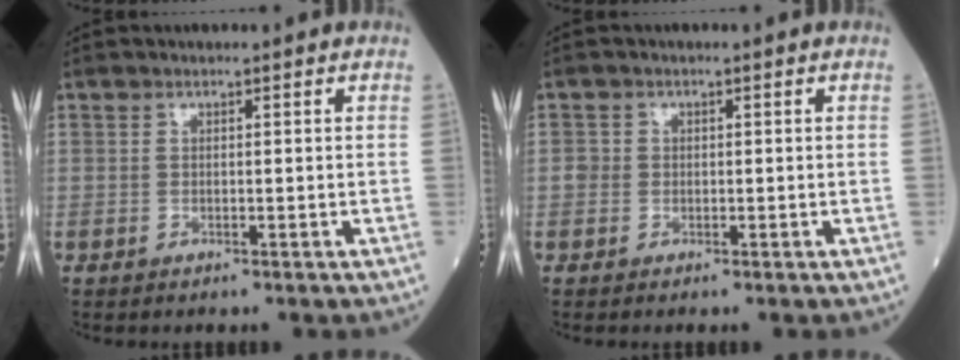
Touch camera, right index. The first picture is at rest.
{"total": 1.2, "force": [-0.3, 1.2, 0.1], "torque": [0.005, 0.005, -0.008]}